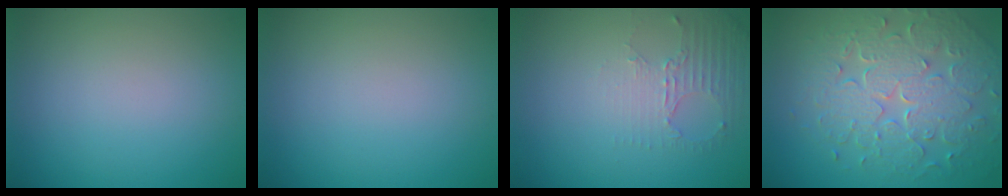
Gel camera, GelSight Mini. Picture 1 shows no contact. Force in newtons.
{"total": 0.0}
{"total": 2.7, "press": 1.9, "slide": 1.9}
{"total": 8.0, "press": 5.8, "slide": 5.5}